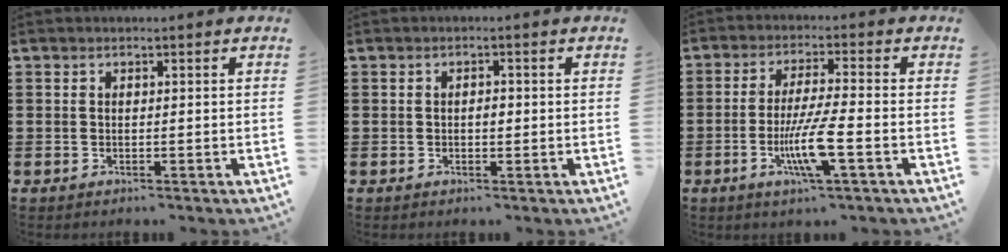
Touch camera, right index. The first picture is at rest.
{"total": 1.5, "force": [-0.1, 0.7, 1.3], "torque": [-0.025, 0.004, -0.004]}
{"total": 8.0, "force": [-2.8, 0.7, 7.5], "torque": [-0.147, -0.018, -0.055]}